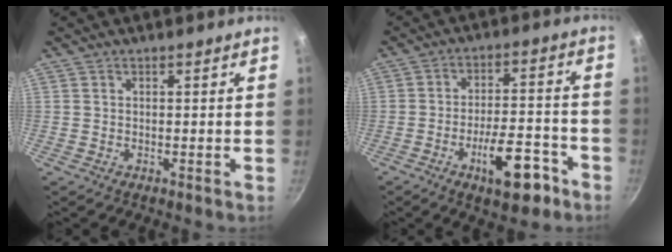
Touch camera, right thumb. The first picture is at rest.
{"total": 12.0, "force": [-6.2, 4.7, 9.0], "torque": [-0.113, 0.046, -0.086]}